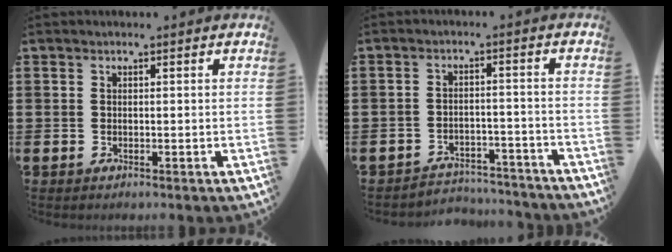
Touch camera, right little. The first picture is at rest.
{"total": 3.3, "force": [-3.2, 0.5, -0.1], "torque": [-0.006, 0.004, -0.070]}